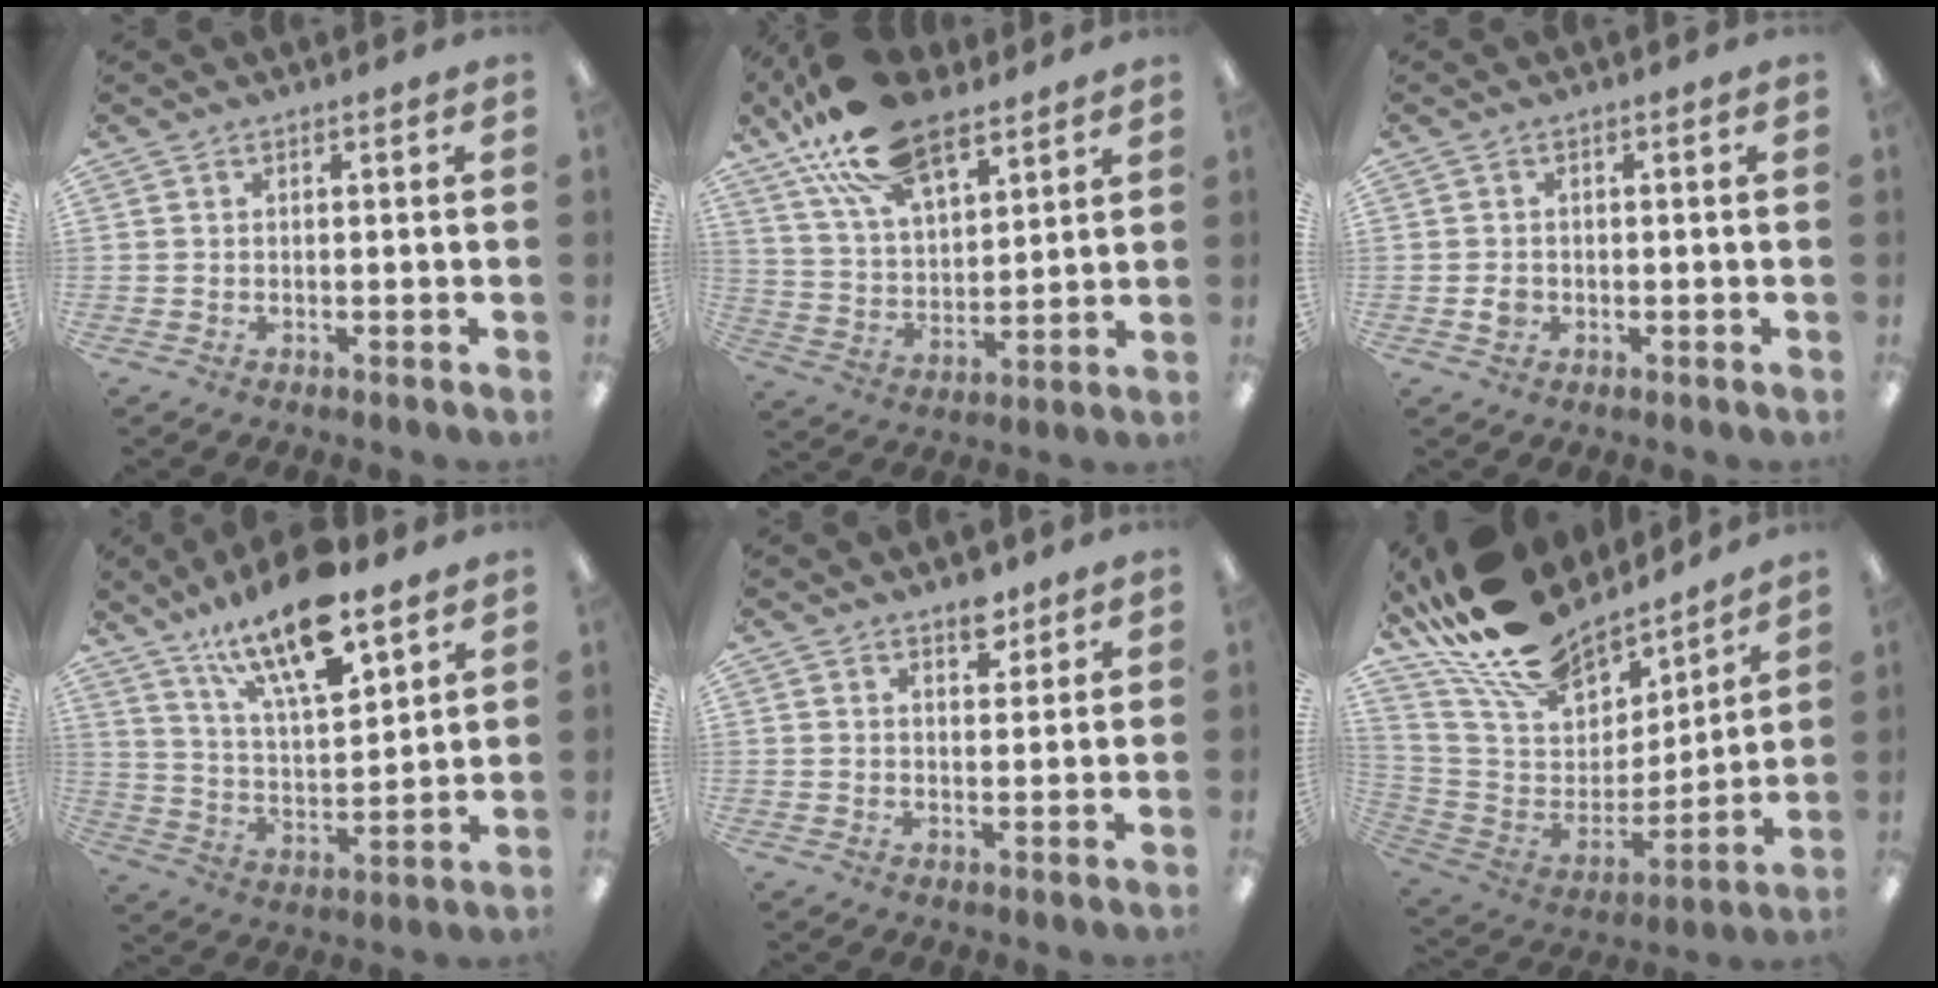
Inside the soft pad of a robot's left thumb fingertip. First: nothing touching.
{"total": 19.9, "force": [13.5, 9.6, 11.0], "torque": [-0.209, -0.056, 0.245]}
{"total": 1.9, "force": [-0.3, 1.7, 1.0], "torque": [-0.017, 0.003, -0.005]}
{"total": 18.5, "force": [13.1, 5.9, 11.8], "torque": [-0.204, -0.070, 0.219]}
{"total": 4.3, "force": [3.6, 2.1, 1.3], "torque": [0.008, -0.027, 0.058]}
{"total": 23.1, "force": [18.8, 10.1, 8.8], "torque": [-0.182, -0.122, 0.347]}